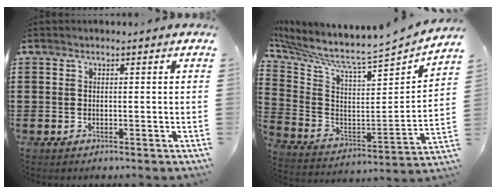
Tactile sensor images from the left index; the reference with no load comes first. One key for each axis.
{"total": 4.4, "fx": 4.0, "fy": -0.2, "fz": 1.8, "tx": -0.064, "ty": -0.057, "tz": 0.053}